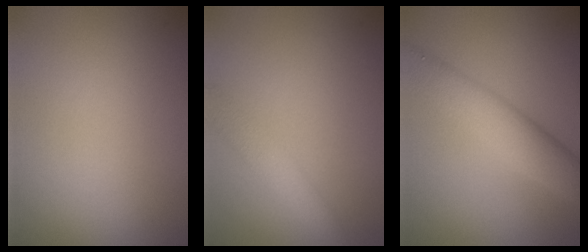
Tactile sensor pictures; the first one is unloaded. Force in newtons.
{"total": 2.6, "press": 2.6, "slide": 0.2}
{"total": 6.0, "press": 6.0, "slide": 0.1}